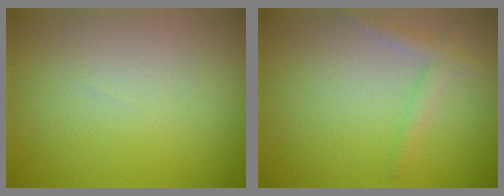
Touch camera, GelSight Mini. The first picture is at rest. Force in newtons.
{"total": 1.8, "press": 1.8, "slide": 0.2}